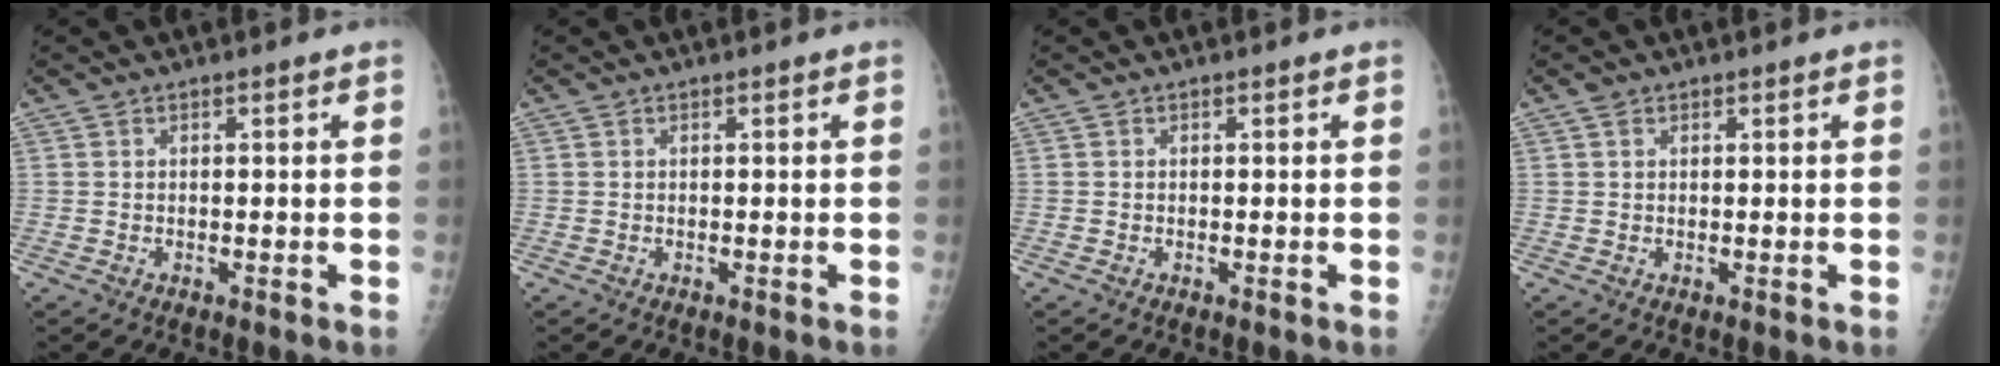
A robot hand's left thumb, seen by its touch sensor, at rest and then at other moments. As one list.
[{"total": 0.0}, {"total": 0.0}, {"total": 1.0, "force": [0.6, 0.7, 0.4], "torque": [-0.004, 0.001, 0.010]}]